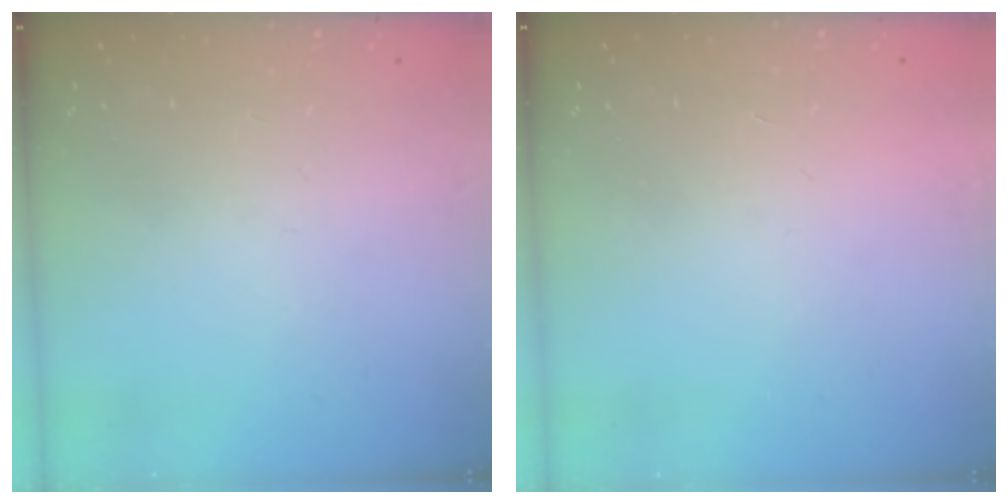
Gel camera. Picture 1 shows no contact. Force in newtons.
{"total": 1.6, "press": 1.6, "slide": 0.1}